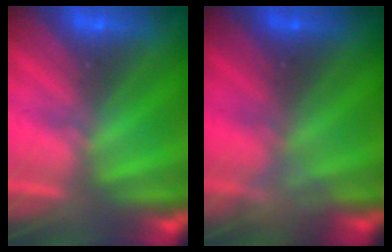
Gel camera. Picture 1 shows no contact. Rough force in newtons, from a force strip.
{"total": 2.3}